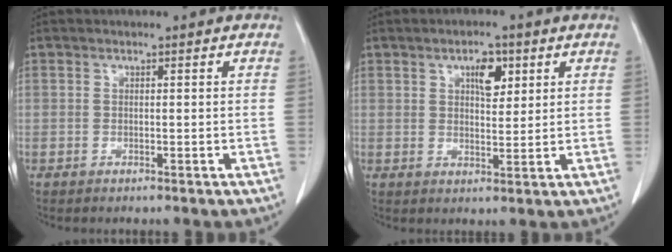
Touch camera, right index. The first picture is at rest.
{"total": 4.3, "force": [2.0, 1.9, 3.3], "torque": [-0.052, 0.001, 0.033]}